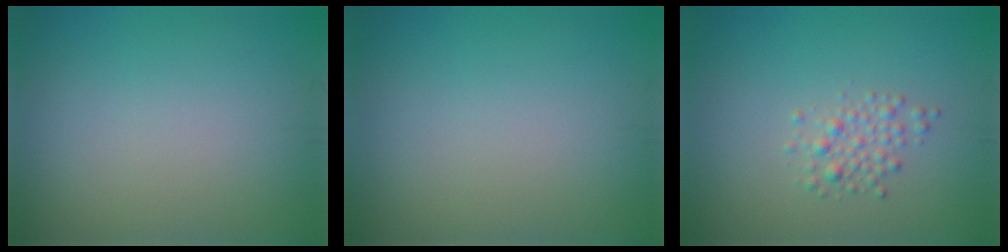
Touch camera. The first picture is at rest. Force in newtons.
{"total": 0.0}
{"total": 1.9, "press": 1.9, "slide": 0.1}